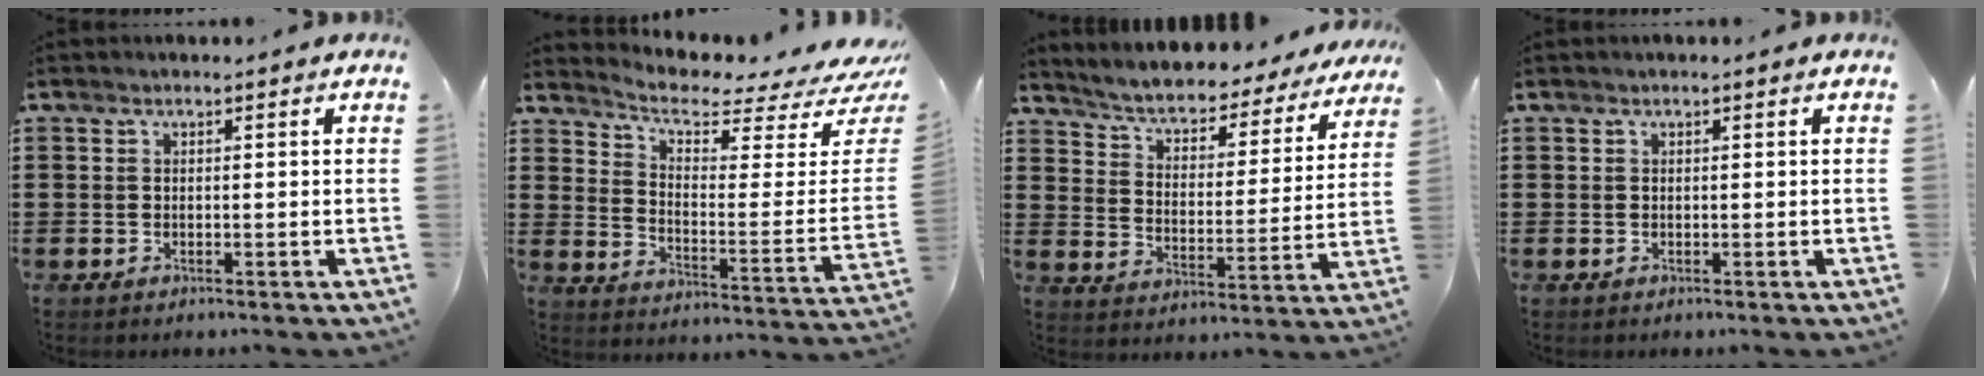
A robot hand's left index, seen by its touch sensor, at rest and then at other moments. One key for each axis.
{"total": 5.0, "fx": 4.3, "fy": 1.2, "fz": 2.3, "tx": -0.054, "ty": -0.048, "tz": 0.066}
{"total": 4.3, "fx": 4.1, "fy": 0.5, "fz": 1.0, "tx": -0.043, "ty": -0.038, "tz": 0.060}
{"total": 0.0}